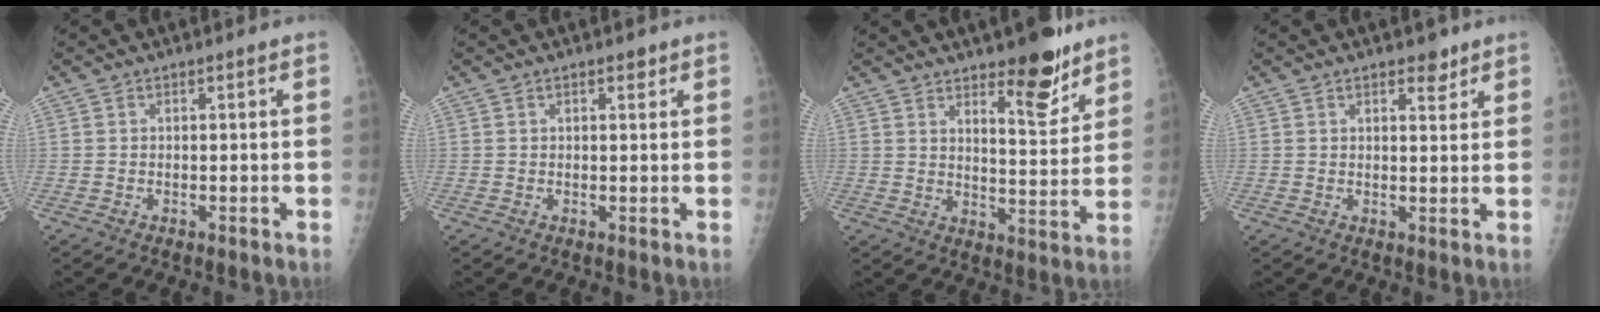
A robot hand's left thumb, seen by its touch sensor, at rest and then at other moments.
{"total": 1.4, "force": [0.9, 0.6, 0.9], "torque": [-0.006, -0.002, 0.010]}
{"total": 10.4, "force": [7.3, 3.3, 6.7], "torque": [-0.070, -0.056, 0.111]}
{"total": 3.2, "force": [2.2, 1.5, 1.8], "torque": [-0.010, -0.012, 0.031]}